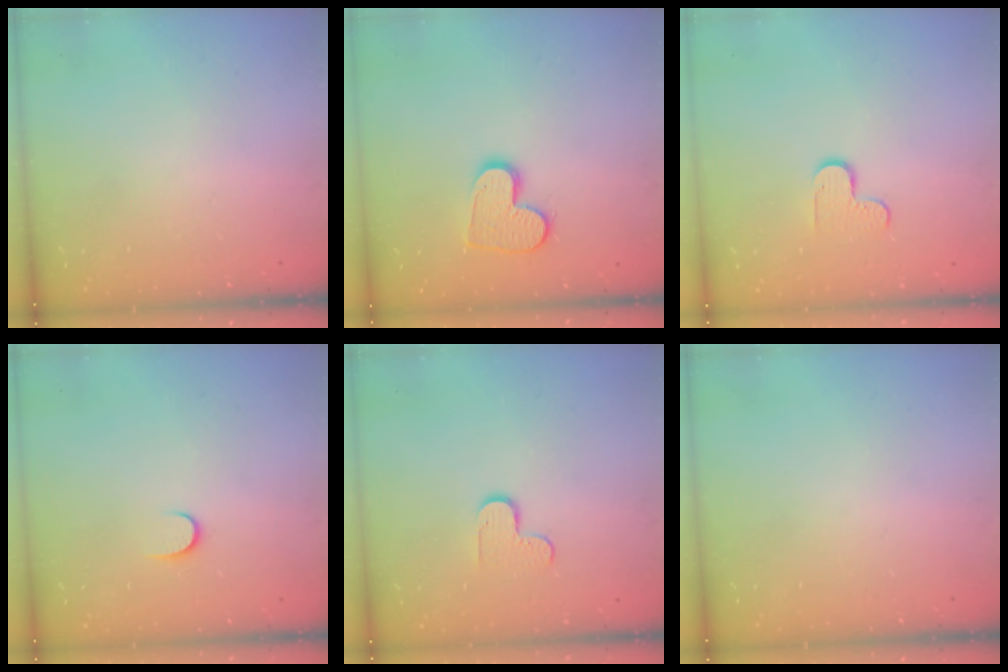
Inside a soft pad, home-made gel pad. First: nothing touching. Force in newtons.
{"total": 12.0, "press": 11.9, "slide": 0.8}
{"total": 5.1, "press": 5.0, "slide": 0.5}
{"total": 5.3, "press": 5.3, "slide": 0.5}
{"total": 5.1, "press": 5.0, "slide": 0.5}
{"total": 0.0}